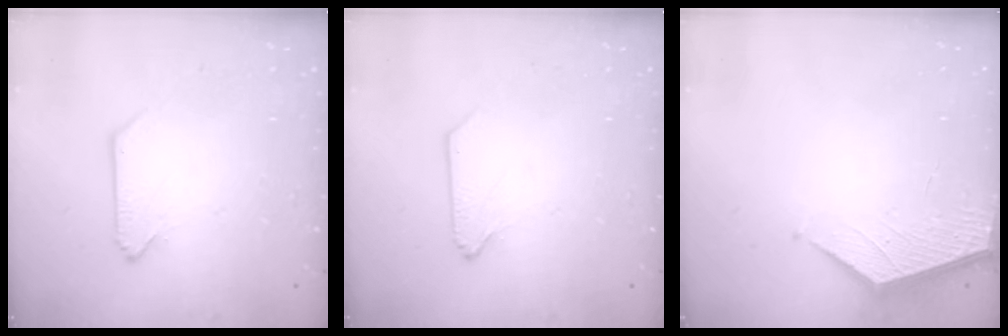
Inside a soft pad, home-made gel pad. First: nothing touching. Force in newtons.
{"total": 0.0}
{"total": 2.4, "press": 2.4, "slide": 0.2}